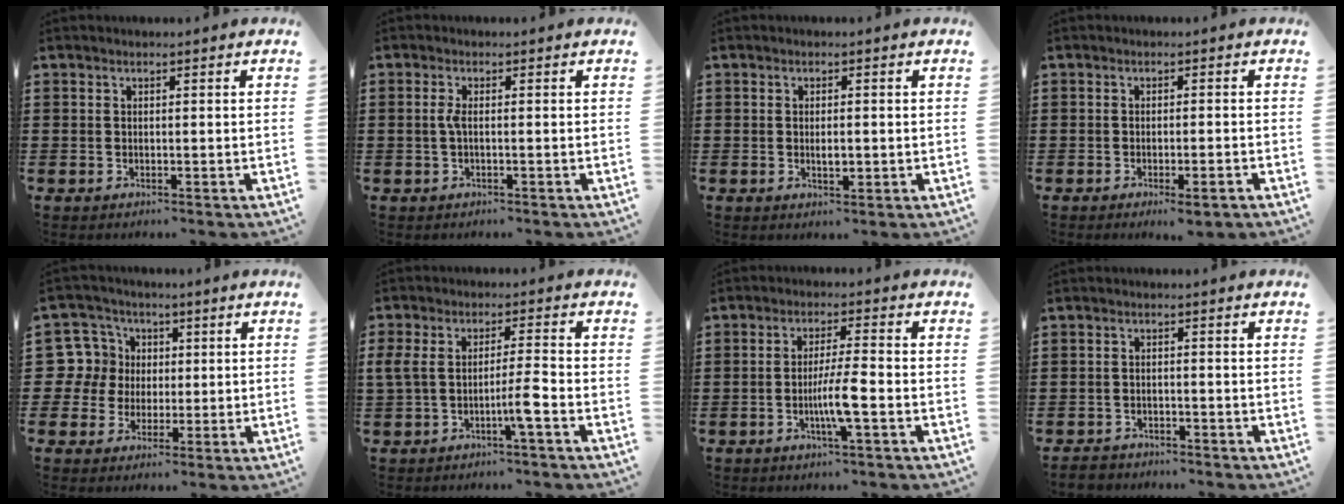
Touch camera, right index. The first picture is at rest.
{"total": 1.8, "force": [-0.2, 0.3, 1.8], "torque": [-0.043, -0.004, -0.007]}
{"total": 2.0, "force": [0.0, 0.7, 1.9], "torque": [-0.035, 0.000, -0.001]}
{"total": 1.8, "force": [-1.4, 0.1, 1.3], "torque": [-0.022, 0.001, -0.025]}
{"total": 8.6, "force": [1.2, 8.3, 1.9], "torque": [-0.080, 0.012, 0.026]}
{"total": 5.6, "force": [-2.0, 0.8, 5.2], "torque": [-0.112, -0.006, -0.045]}
{"total": 5.8, "force": [-1.8, 0.3, 5.5], "torque": [-0.107, -0.010, -0.037]}
{"total": 1.8, "force": [-1.7, 0.4, 0.1], "torque": [-0.007, 0.003, -0.037]}